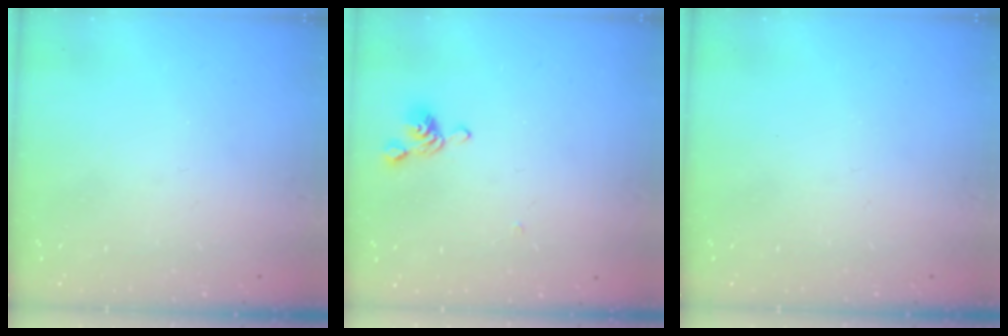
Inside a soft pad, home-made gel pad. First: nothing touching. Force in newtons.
{"total": 5.9, "press": 5.9, "slide": 0.5}
{"total": 0.0}